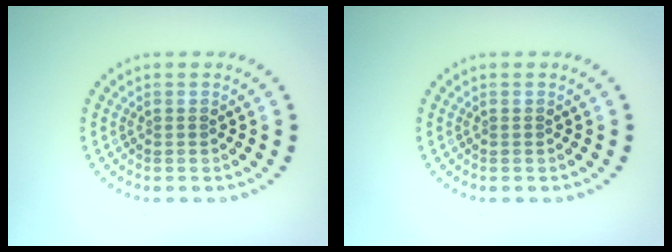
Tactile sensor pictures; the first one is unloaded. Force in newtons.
{"total": 0.0}